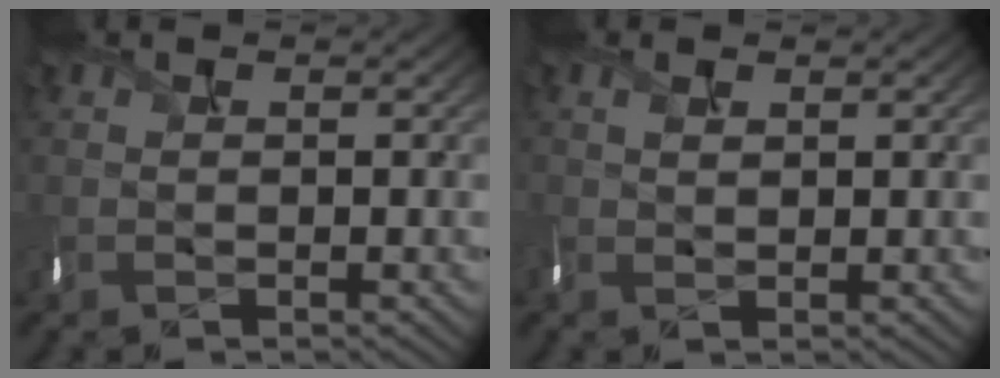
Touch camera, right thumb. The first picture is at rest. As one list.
[{"total": 0.8, "force": [0.6, 0.2, 0.5], "torque": [-0.014, 0.005, 0.021]}]